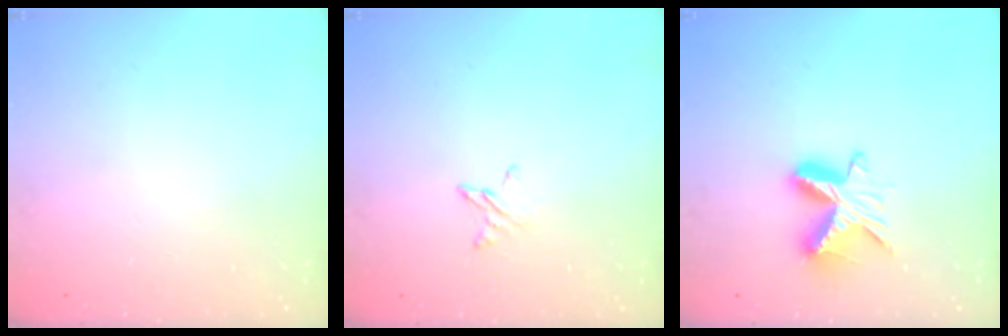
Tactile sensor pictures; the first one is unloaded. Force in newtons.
{"total": 3.9, "press": 3.9, "slide": 0.4}
{"total": 9.2, "press": 9.2, "slide": 0.3}